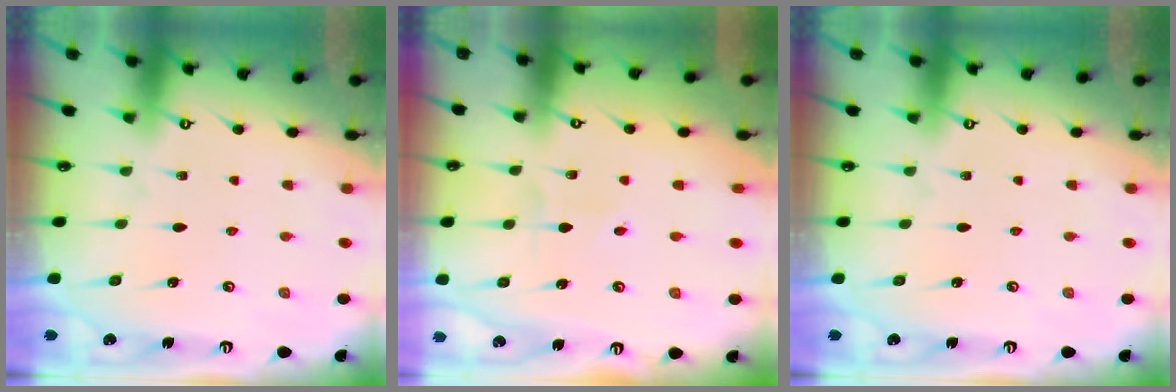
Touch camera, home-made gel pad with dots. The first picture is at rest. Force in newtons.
{"total": 2.1, "press": 2.1, "slide": 0.2}
{"total": 0.0}